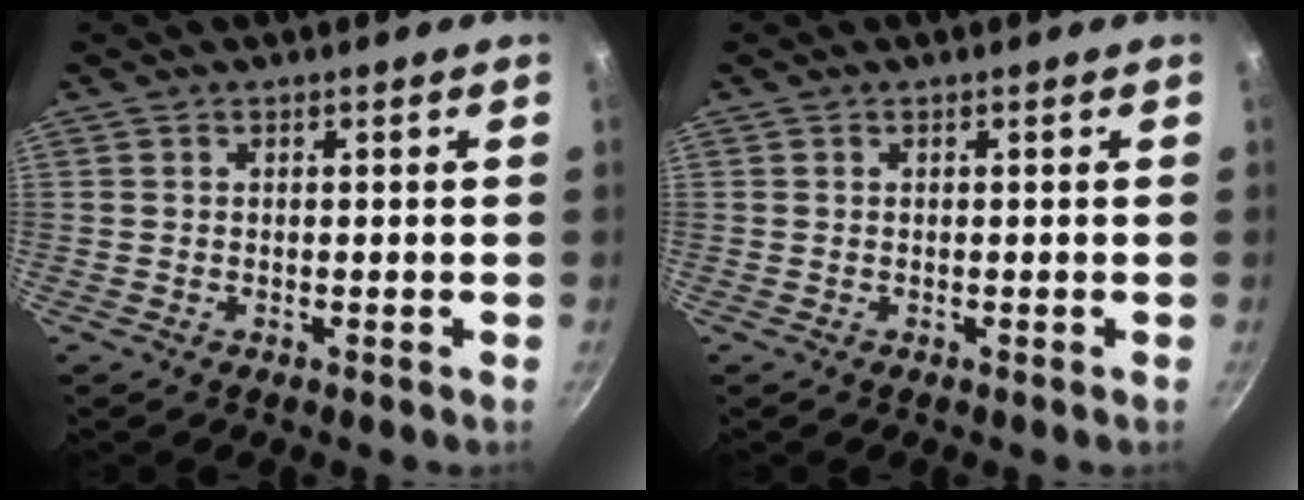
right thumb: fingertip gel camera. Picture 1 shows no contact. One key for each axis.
{"total": 0.0}